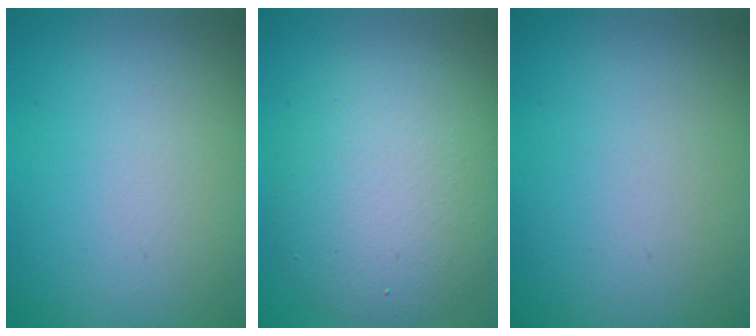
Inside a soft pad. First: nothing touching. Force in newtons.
{"total": 6.8, "press": 6.8, "slide": 0.4}
{"total": 0.0}